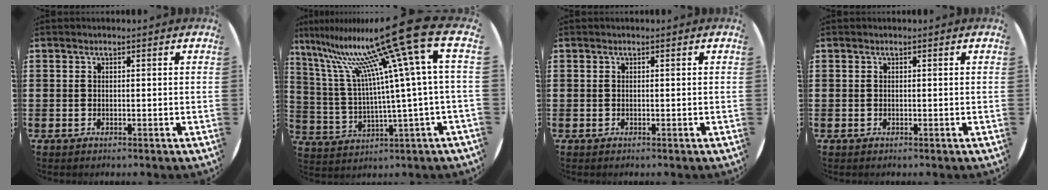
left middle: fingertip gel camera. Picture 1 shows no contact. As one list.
[{"total": 16.9, "force": [12.0, 1.3, 11.7], "torque": [-0.239, -0.075, 0.193]}, {"total": 0.0}, {"total": 0.0}]